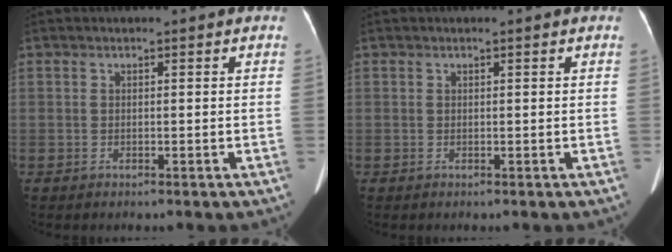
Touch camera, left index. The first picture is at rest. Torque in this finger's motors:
{"motor_torque": [0.02, 0.08, -0.11, -0.06]}